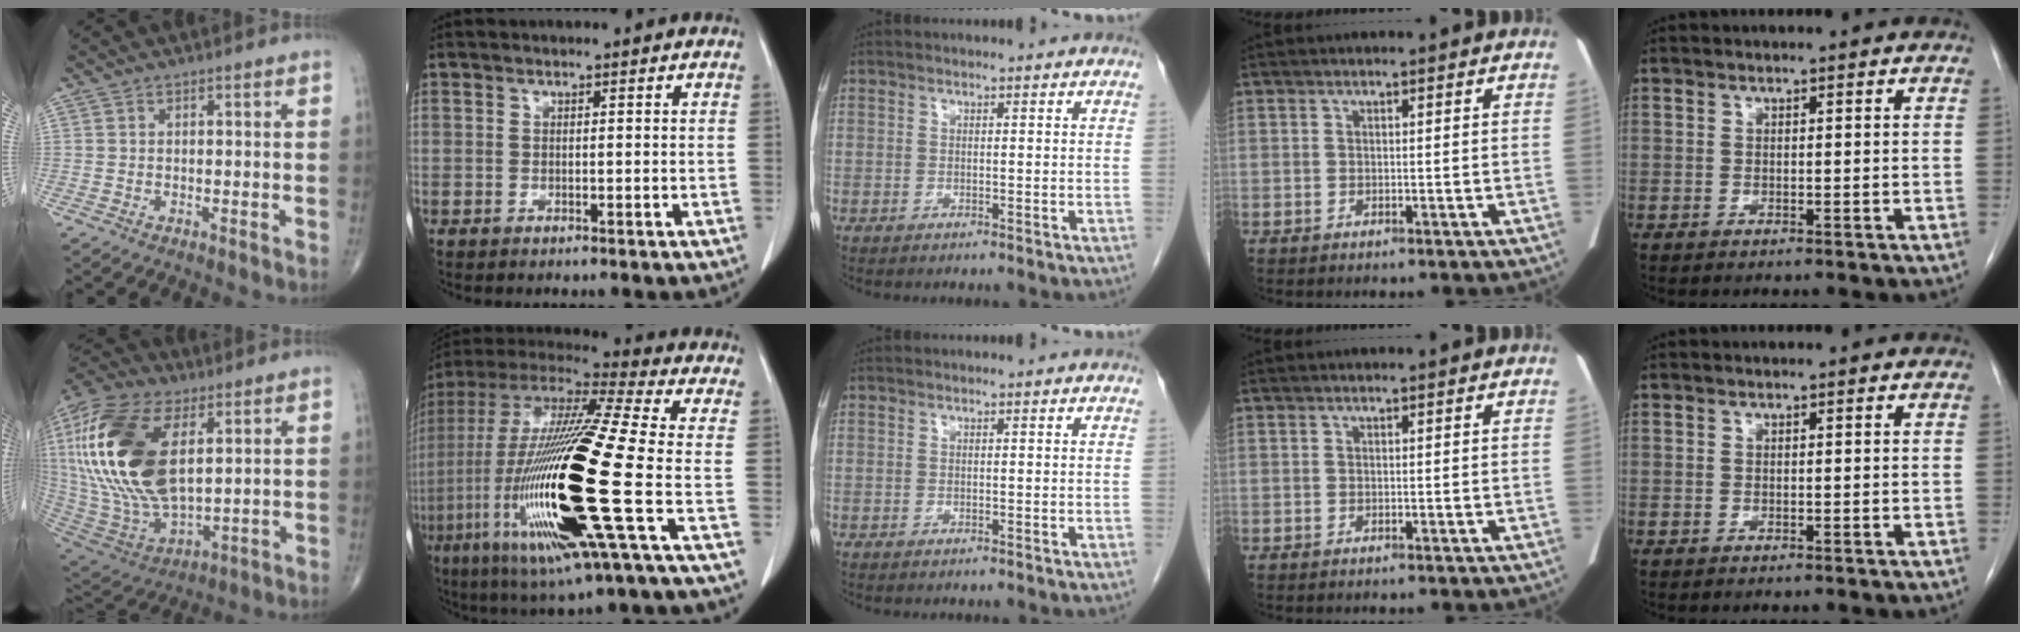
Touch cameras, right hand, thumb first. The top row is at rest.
{"thumb": {"total": 28.6, "force": [6.8, 14.4, 23.8], "torque": [-0.516, -0.020, 0.131]}, "index": {"total": 26.9, "force": [-5.9, 1.9, 26.2], "torque": [-0.543, -0.039, -0.122]}}